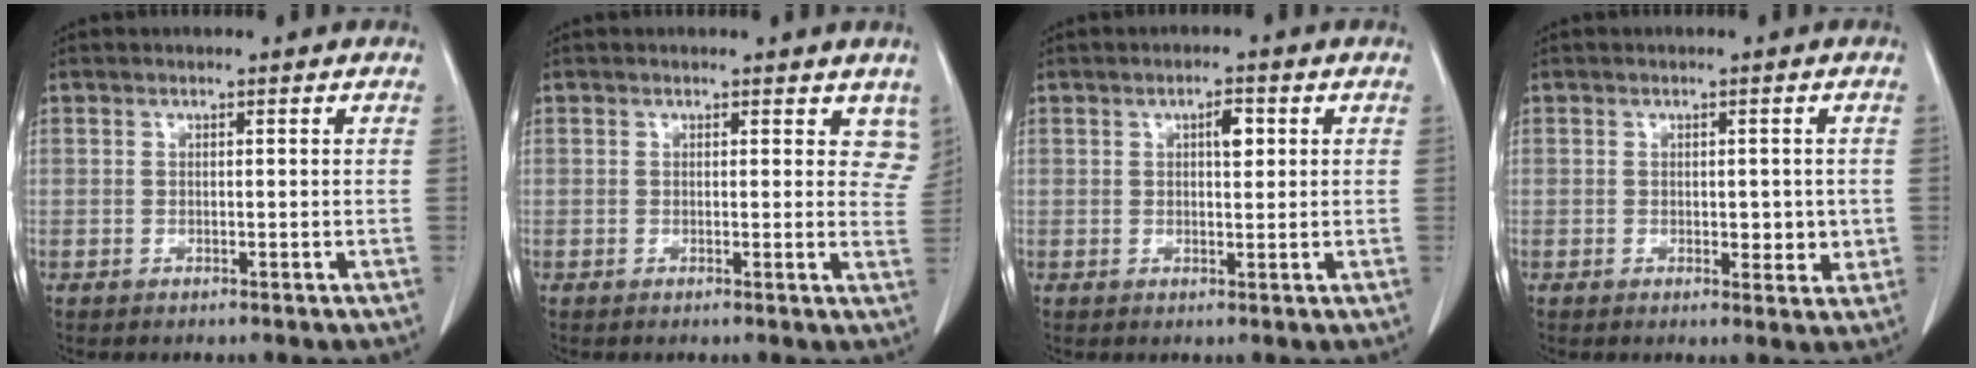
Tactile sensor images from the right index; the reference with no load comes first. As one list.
[{"total": 4.5, "force": [3.6, 2.3, 1.6], "torque": [0.004, -0.009, 0.025]}, {"total": 2.6, "force": [0.8, 1.0, 2.3], "torque": [-0.037, 0.001, 0.012]}, {"total": 3.3, "force": [-0.1, 1.9, 2.7], "torque": [-0.021, -0.001, 0.006]}]